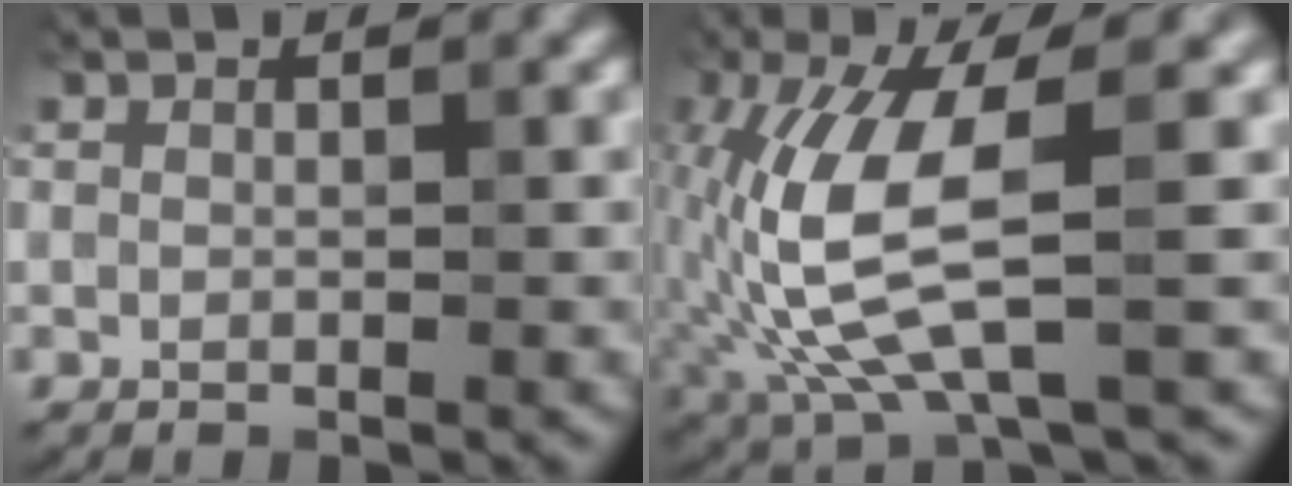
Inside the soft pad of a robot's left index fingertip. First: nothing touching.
{"total": 8.7, "force": [-1.4, 2.2, 8.3], "torque": [-0.190, -0.003, -0.012]}